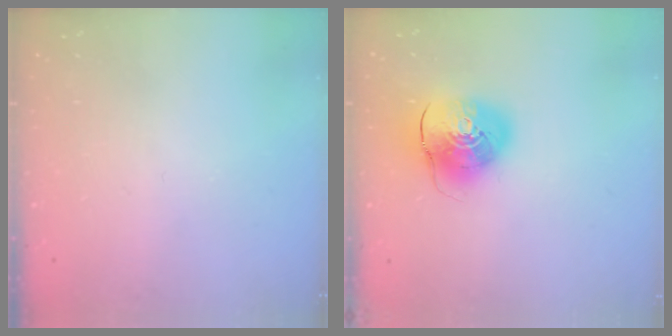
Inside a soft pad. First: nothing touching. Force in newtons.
{"total": 11.8, "press": 11.7, "slide": 1.9}